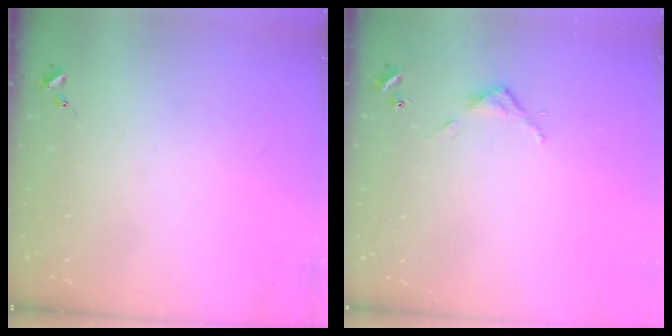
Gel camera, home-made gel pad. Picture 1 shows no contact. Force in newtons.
{"total": 3.2, "press": 3.2, "slide": 0.2}